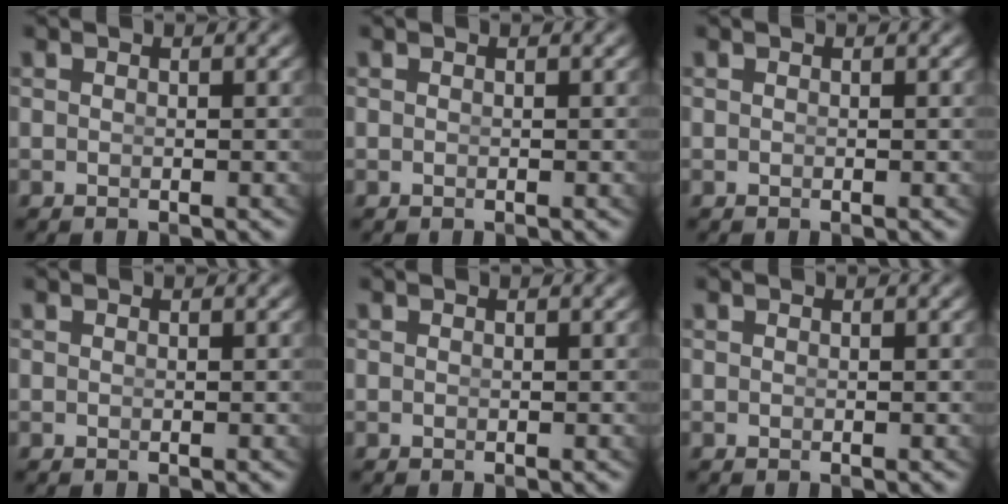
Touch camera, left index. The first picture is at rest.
{"total": 0.0}
{"total": 0.0}
{"total": 0.0}
{"total": 0.0}
{"total": 0.0}